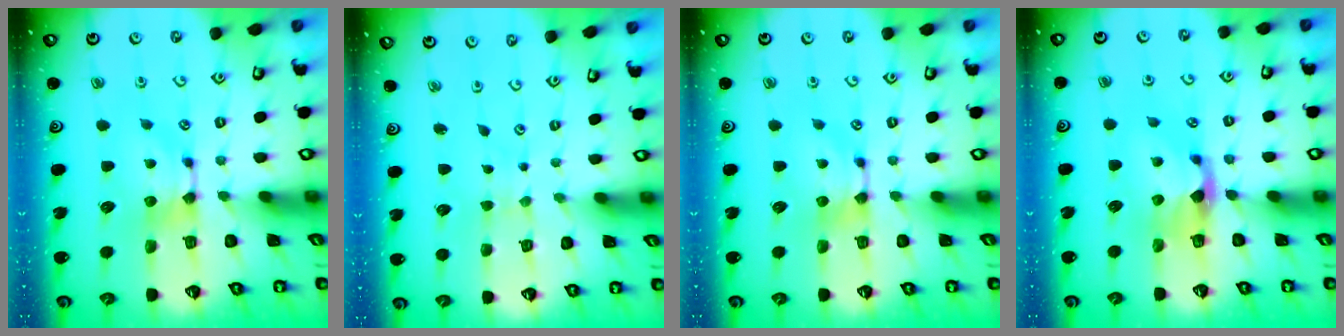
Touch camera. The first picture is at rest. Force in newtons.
{"total": 3.4, "press": 3.4, "slide": 0.1}
{"total": 0.0}
{"total": 2.3, "press": 1.9, "slide": 1.2}